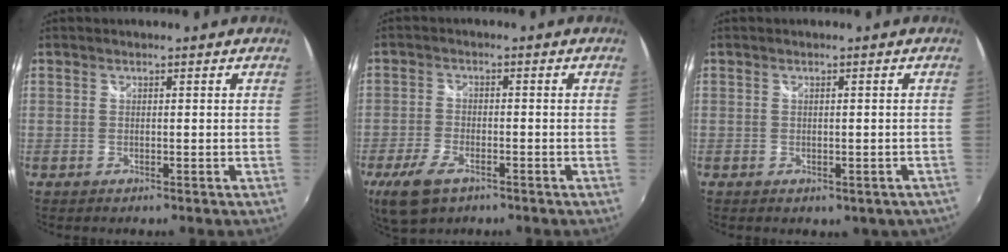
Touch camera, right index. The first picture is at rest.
{"total": 8.4, "force": [-5.1, 4.1, 5.3], "torque": [-0.136, -0.019, -0.094]}
{"total": 2.5, "force": [-1.3, 1.6, 1.4], "torque": [-0.023, -0.005, -0.009]}